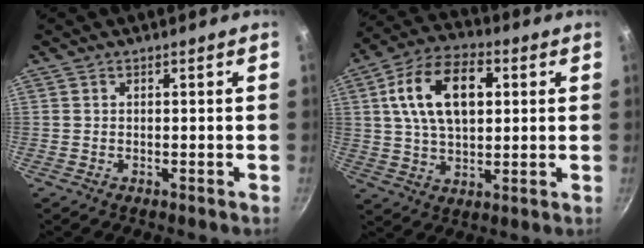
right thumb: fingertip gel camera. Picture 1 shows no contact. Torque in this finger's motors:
{"motor_torque": [-1.29, 1.66, 1.54, 0.54, 0.16]}